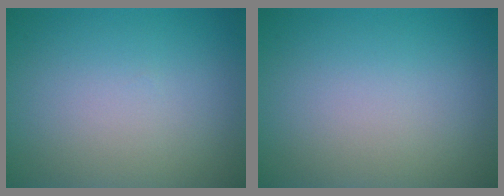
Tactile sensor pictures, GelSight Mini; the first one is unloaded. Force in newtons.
{"total": 0.0}